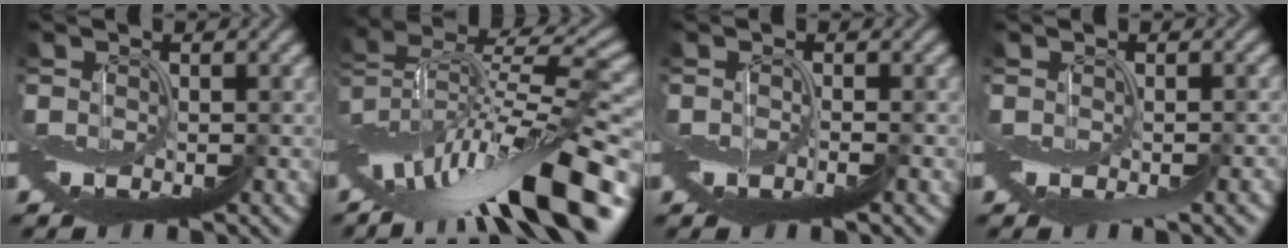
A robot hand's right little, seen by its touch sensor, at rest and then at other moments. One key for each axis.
{"total": 13.3, "fx": -3.2, "fy": 4.7, "fz": 12.1, "tx": -0.199, "ty": 0.030, "tz": -0.050}
{"total": 0.7, "fx": -0.1, "fy": 0.0, "fz": 0.7, "tx": -0.016, "ty": -0.003, "tz": -0.003}
{"total": 2.2, "fx": -1.2, "fy": 0.4, "fz": 1.8, "tx": -0.025, "ty": -0.007, "tz": -0.013}